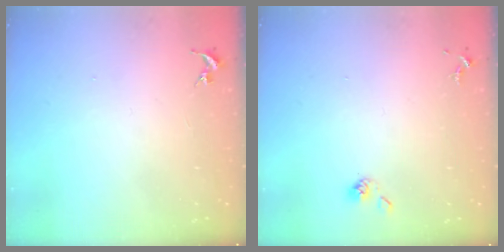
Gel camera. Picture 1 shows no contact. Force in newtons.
{"total": 3.8, "press": 3.7, "slide": 0.8}